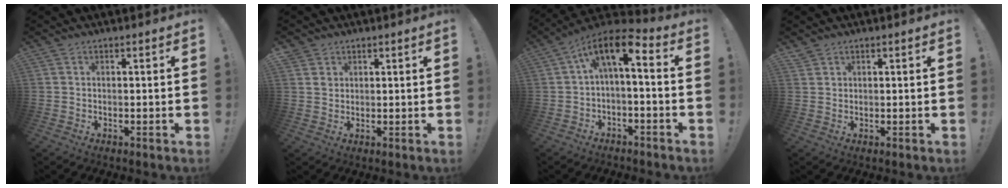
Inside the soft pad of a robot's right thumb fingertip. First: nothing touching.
{"total": 3.7, "force": [2.0, 3.1, 0.5], "torque": [0.002, -0.015, 0.035]}
{"total": 8.6, "force": [1.2, 3.2, 7.9], "torque": [-0.136, -0.004, 0.019]}
{"total": 1.4, "force": [1.3, 0.5, 0.3], "torque": [0.001, -0.011, 0.023]}